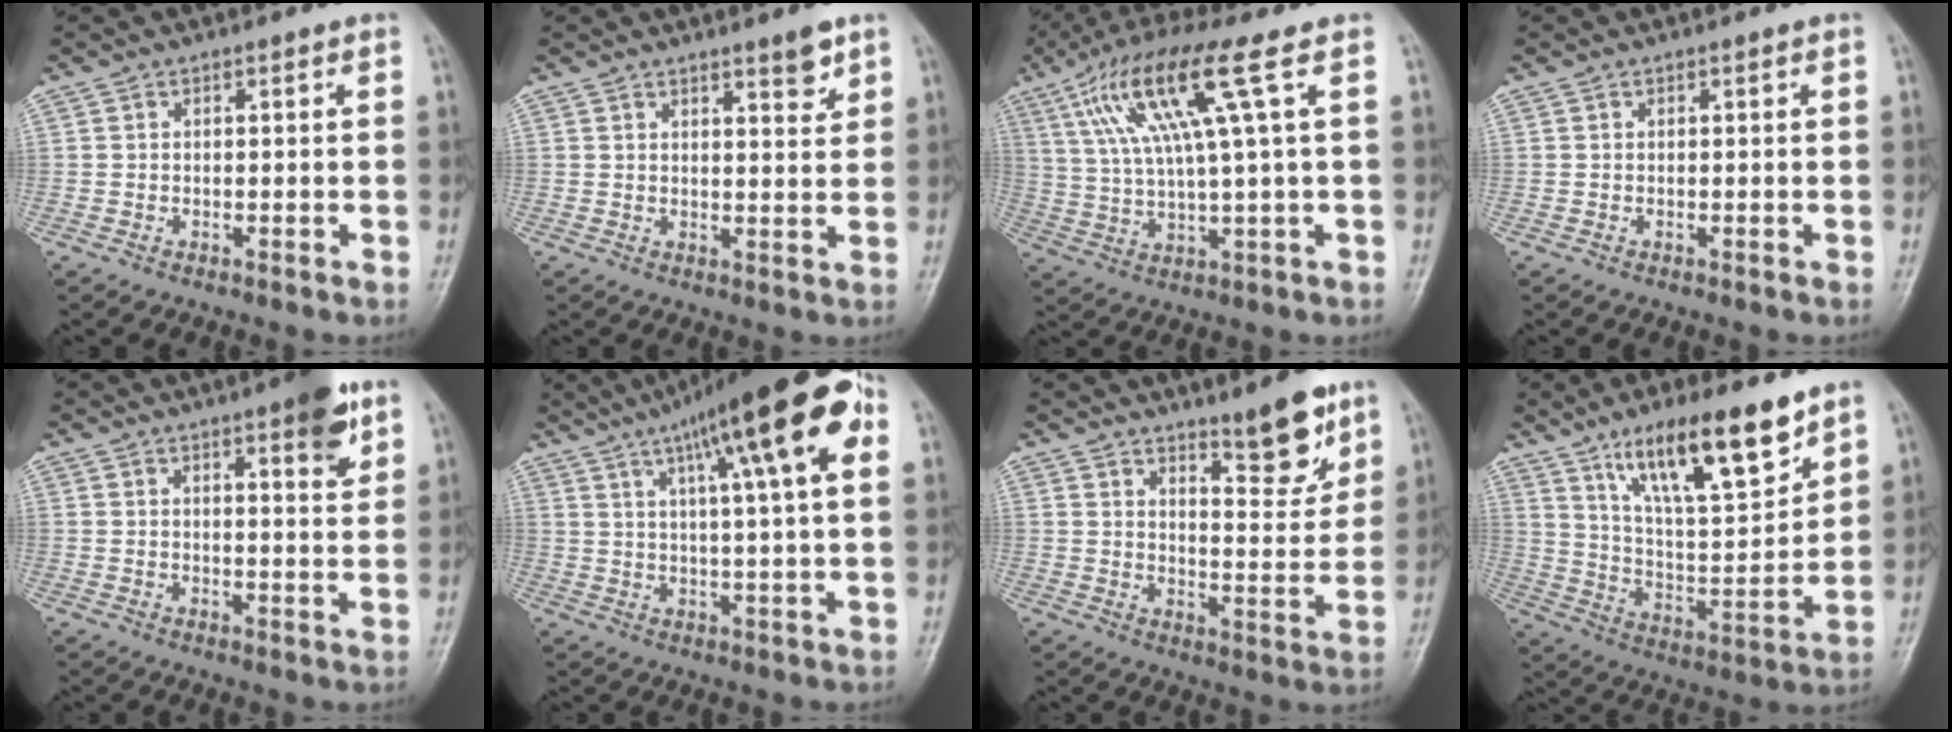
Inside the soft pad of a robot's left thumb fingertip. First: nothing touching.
{"total": 4.0, "force": [2.8, 0.9, 2.7], "torque": [-0.029, -0.022, 0.041]}
{"total": 14.3, "force": [5.4, 1.0, 13.2], "torque": [-0.279, 0.004, 0.103]}
{"total": 0.0}
{"total": 7.2, "force": [4.1, 1.7, 5.6], "torque": [-0.065, -0.020, 0.051]}
{"total": 20.3, "force": [8.8, 3.7, 17.9], "torque": [-0.265, 0.009, 0.128]}
{"total": 10.0, "force": [7.1, 2.6, 6.5], "torque": [-0.072, -0.059, 0.112]}
{"total": 18.1, "force": [11.7, 4.8, 12.9], "torque": [-0.189, -0.057, 0.215]}